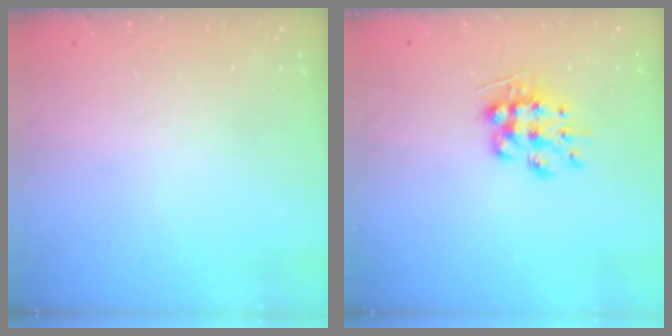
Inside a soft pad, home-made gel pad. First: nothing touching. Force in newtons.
{"total": 10.0, "press": 10.0, "slide": 0.4}